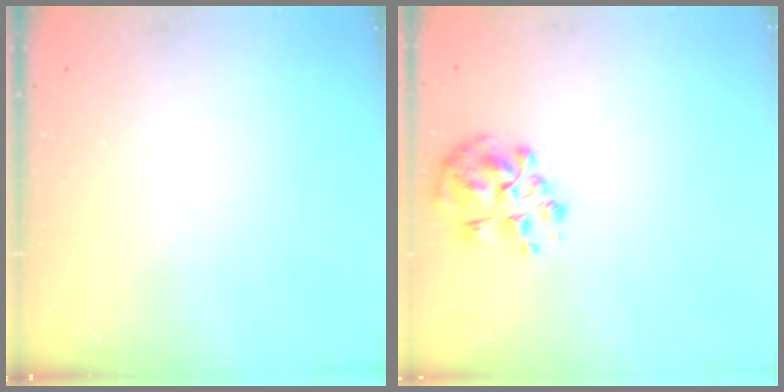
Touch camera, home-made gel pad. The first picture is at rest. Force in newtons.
{"total": 7.8, "press": 7.8, "slide": 1.0}